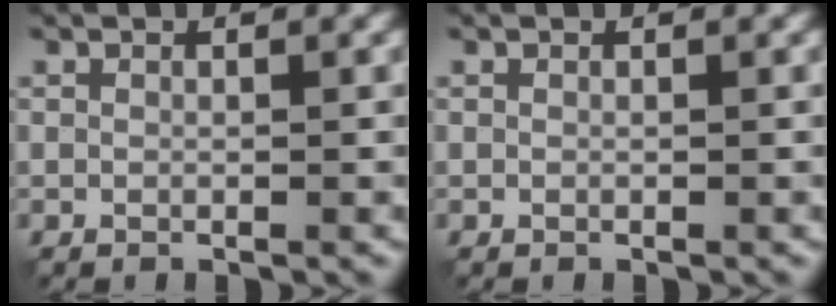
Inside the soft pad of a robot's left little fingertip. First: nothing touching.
{"total": 0.0}